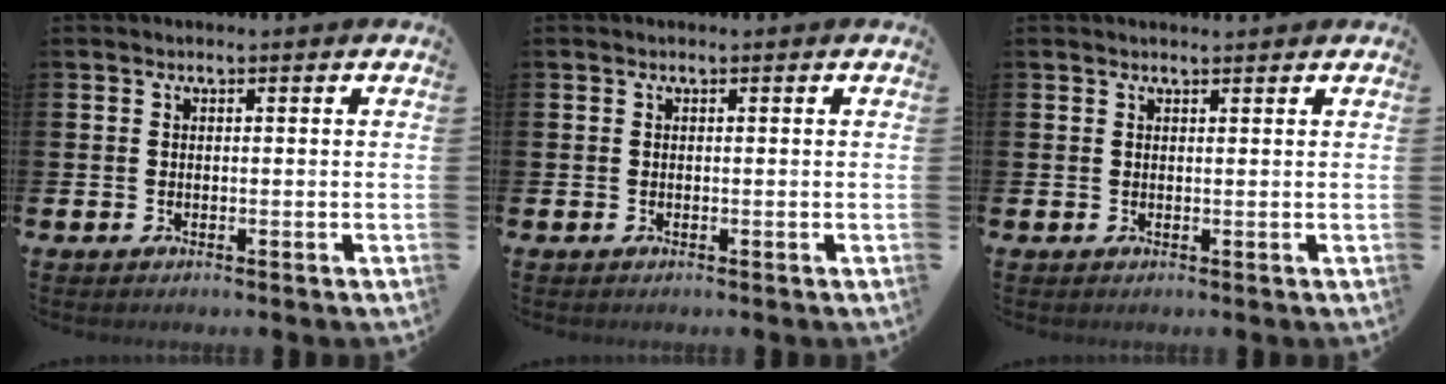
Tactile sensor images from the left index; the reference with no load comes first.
{"total": 0.0}
{"total": 0.7, "force": [0.7, -0.1, 0.2], "torque": [0.003, -0.002, 0.011]}